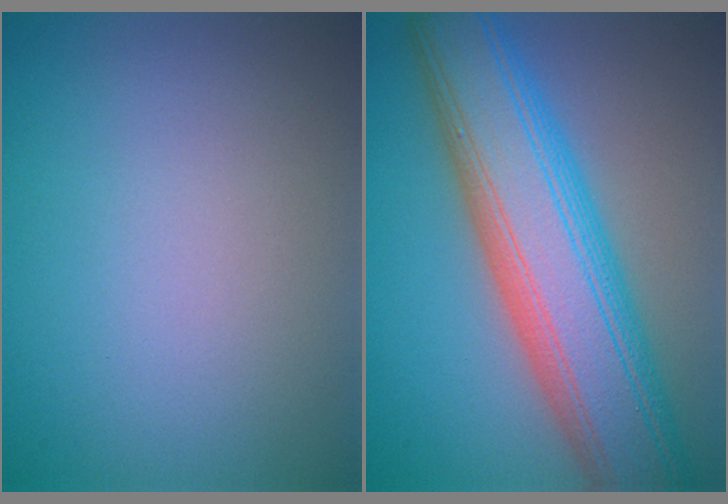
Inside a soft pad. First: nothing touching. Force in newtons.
{"total": 11.8, "press": 11.8, "slide": 0.4}